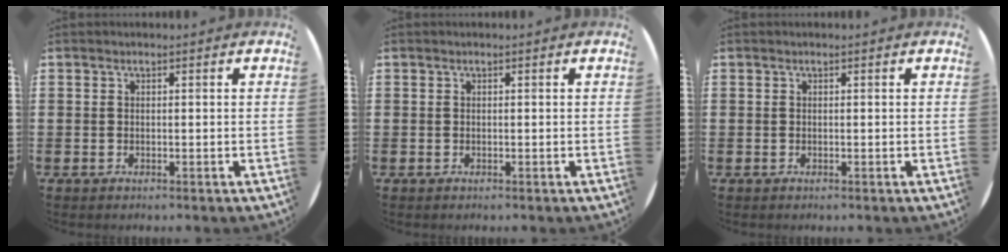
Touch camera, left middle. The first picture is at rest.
{"total": 0.0}
{"total": 0.0}